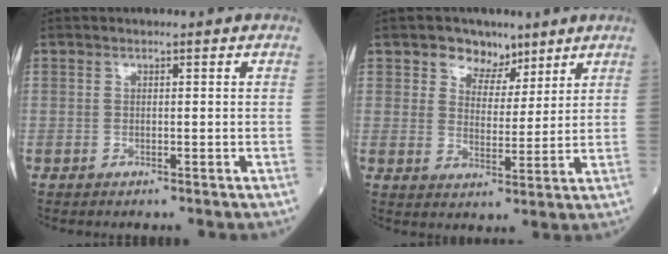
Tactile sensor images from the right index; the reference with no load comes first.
{"total": 5.9, "force": [4.0, 4.0, 1.7], "torque": [-0.020, 0.005, 0.067]}